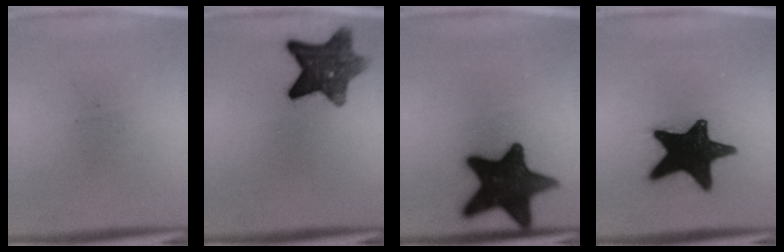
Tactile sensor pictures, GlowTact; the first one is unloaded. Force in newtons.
{"total": 9.7}
{"total": 19.1}
{"total": 19.6}